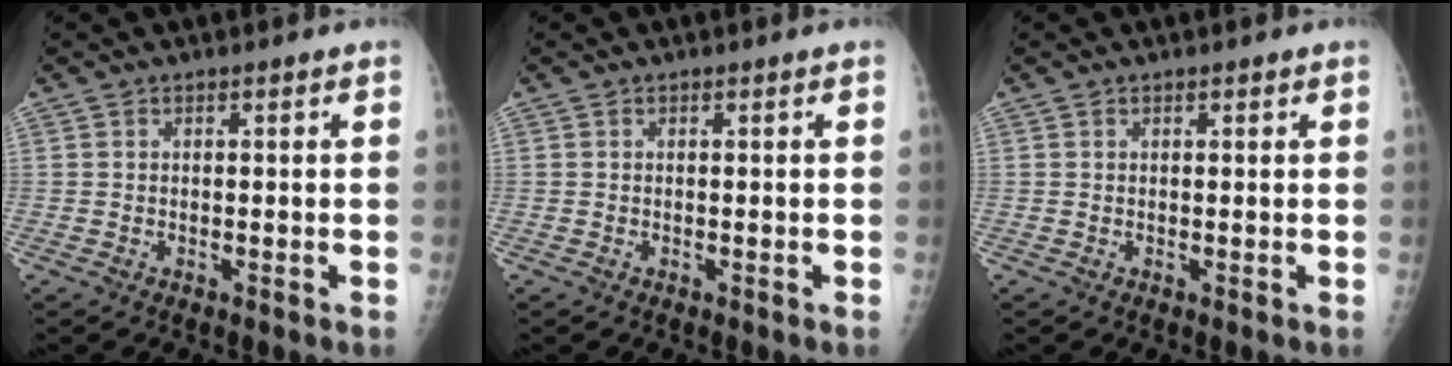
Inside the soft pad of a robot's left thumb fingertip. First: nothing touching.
{"total": 0.0}
{"total": 0.6, "force": [0.4, 0.3, 0.3], "torque": [-0.001, -0.002, 0.004]}